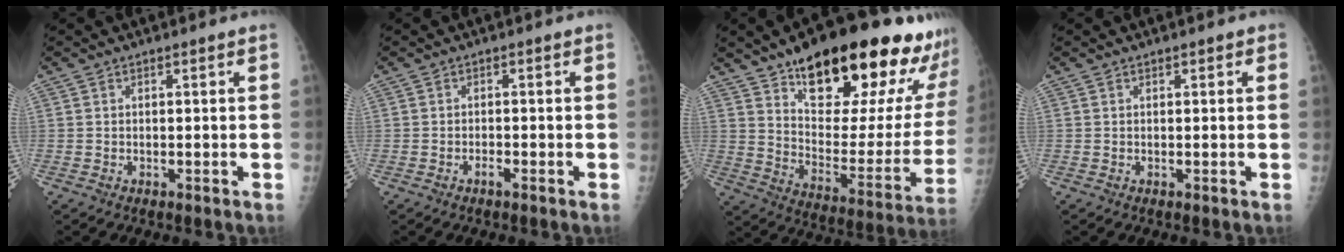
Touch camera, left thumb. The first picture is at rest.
{"total": 1.1, "force": [-0.7, 0.4, 0.7], "torque": [-0.014, 0.003, -0.014]}
{"total": 29.2, "force": [19.2, 10.1, 19.4], "torque": [-0.231, -0.072, 0.279]}
{"total": 0.7, "force": [0.4, 0.4, 0.4], "torque": [0.004, 0.001, 0.000]}